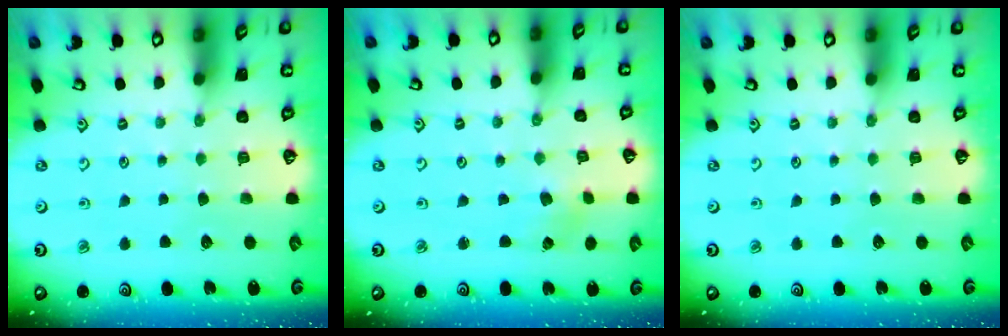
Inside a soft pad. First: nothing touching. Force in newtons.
{"total": 2.8, "press": 2.8, "slide": 0.3}
{"total": 0.0}